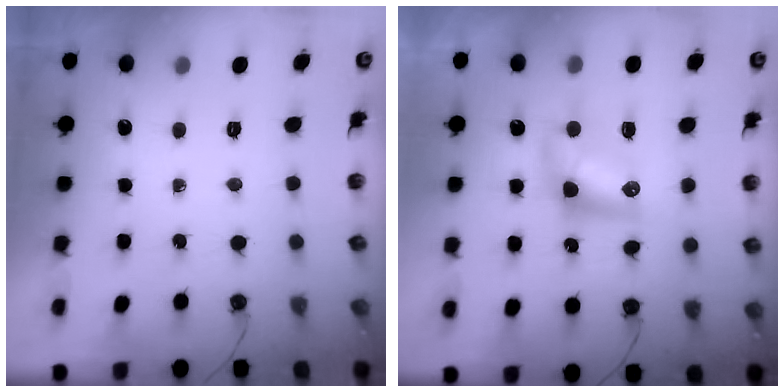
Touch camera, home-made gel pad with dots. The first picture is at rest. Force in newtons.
{"total": 9.4, "press": 9.4, "slide": 0.4}